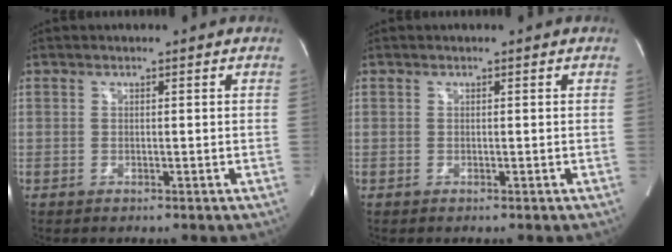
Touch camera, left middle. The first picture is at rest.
{"total": 0.0}